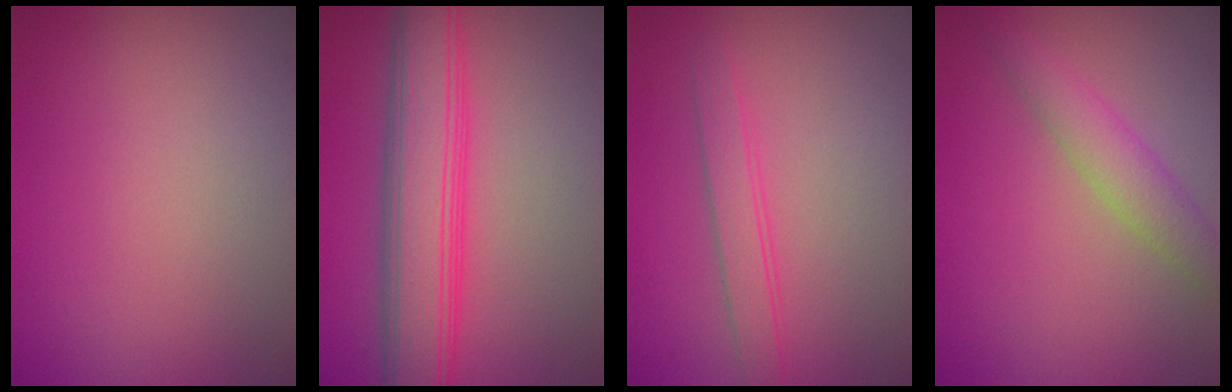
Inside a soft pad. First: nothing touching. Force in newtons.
{"total": 8.1, "press": 8.1, "slide": 0.1}
{"total": 2.0, "press": 2.0, "slide": 0.2}
{"total": 2.8, "press": 2.8, "slide": 0.1}